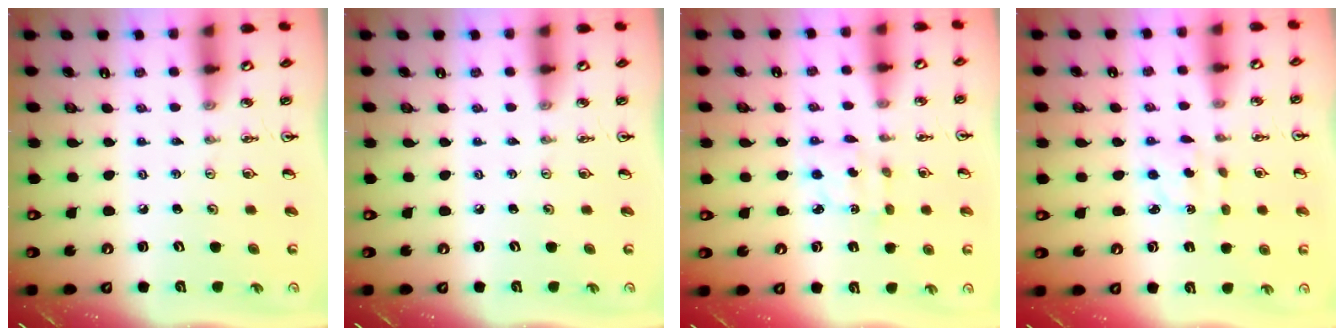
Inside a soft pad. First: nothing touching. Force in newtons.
{"total": 0.0}
{"total": 2.5, "press": 2.5, "slide": 0.2}
{"total": 2.7, "press": 2.7, "slide": 0.5}